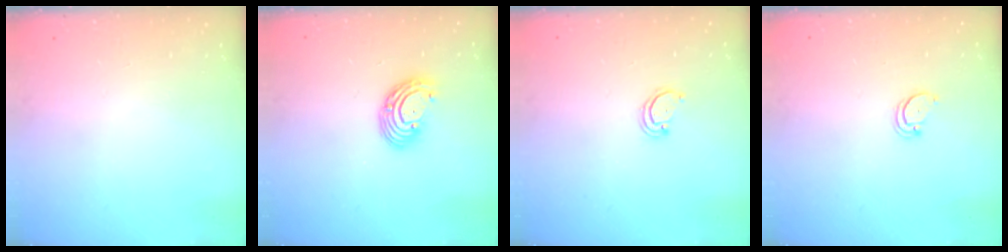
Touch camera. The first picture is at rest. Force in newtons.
{"total": 7.1, "press": 7.0, "slide": 1.3}
{"total": 2.2, "press": 2.2, "slide": 0.2}
{"total": 2.5, "press": 2.5, "slide": 0.3}